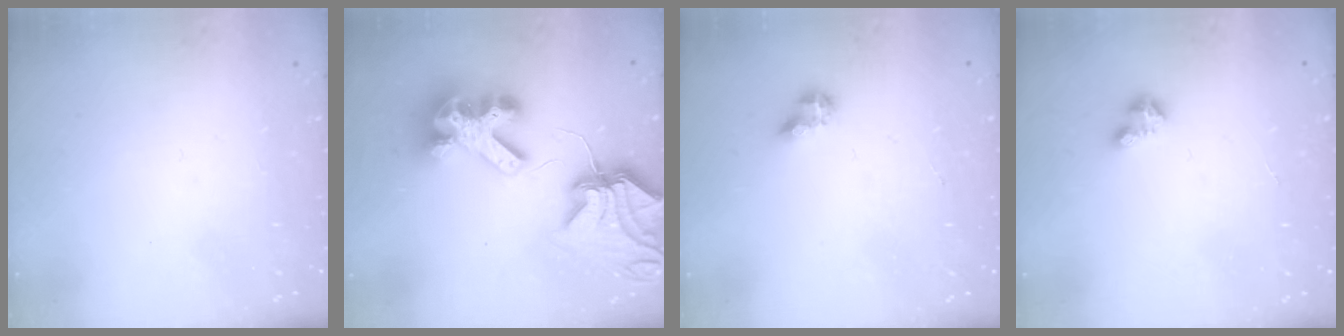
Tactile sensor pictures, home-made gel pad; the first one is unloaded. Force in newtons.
{"total": 15.4, "press": 15.3, "slide": 2.1}
{"total": 4.8, "press": 4.8, "slide": 0.6}
{"total": 3.3, "press": 3.3, "slide": 0.2}